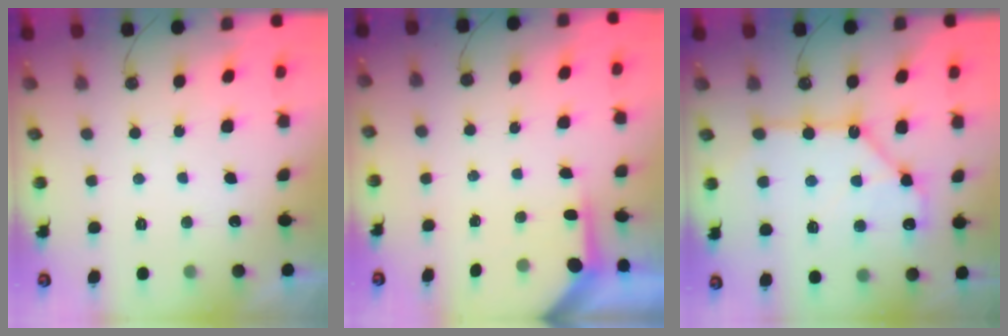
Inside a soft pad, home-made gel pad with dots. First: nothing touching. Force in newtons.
{"total": 3.6, "press": 3.6, "slide": 0.4}
{"total": 15.1, "press": 15.0, "slide": 1.8}